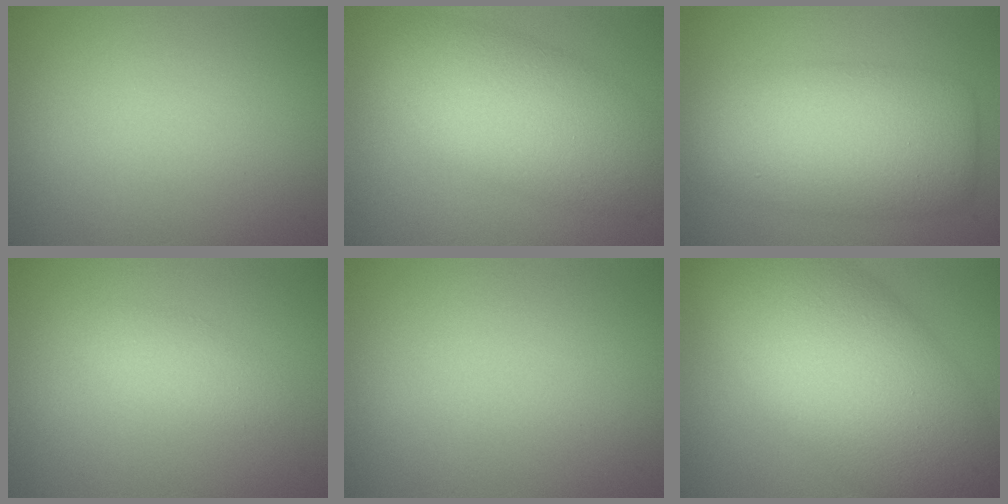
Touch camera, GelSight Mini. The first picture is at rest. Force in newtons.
{"total": 7.3, "press": 7.3, "slide": 0.4}
{"total": 8.3, "press": 8.3, "slide": 0.4}
{"total": 1.6, "press": 1.6, "slide": 0.0}
{"total": 0.0}
{"total": 12.7, "press": 12.7, "slide": 0.2}